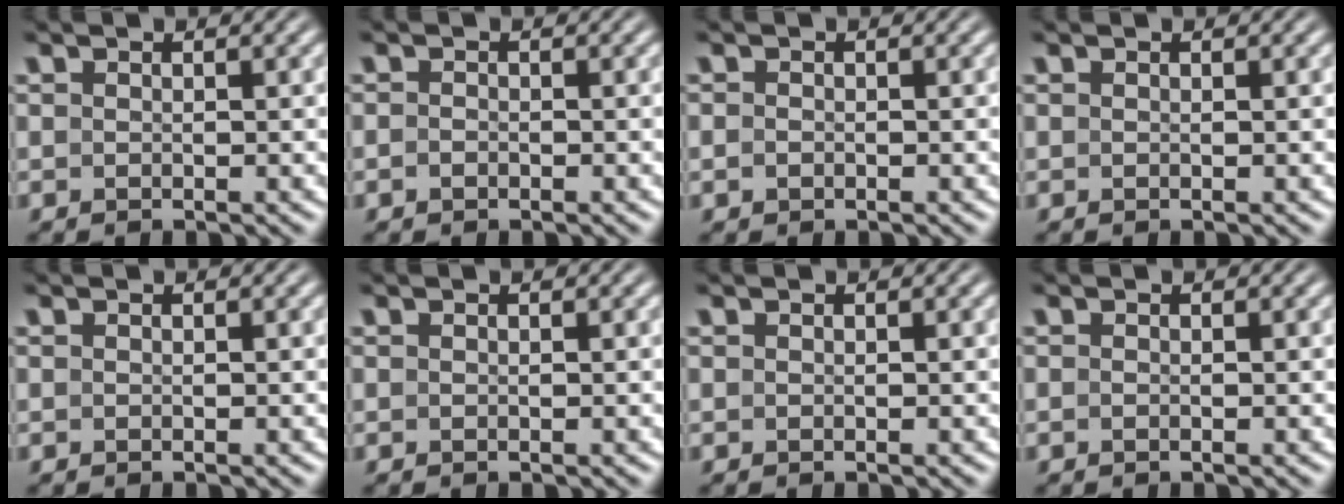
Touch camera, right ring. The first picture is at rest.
{"total": 0.6, "force": [-0.6, 0.1, 0.1], "torque": [-0.007, -0.006, -0.008]}
{"total": 0.5, "force": [-0.4, 0.3, 0.2], "torque": [-0.011, -0.006, -0.002]}
{"total": 0.0}
{"total": 0.0}
{"total": 0.0}
{"total": 0.0}
{"total": 0.0}